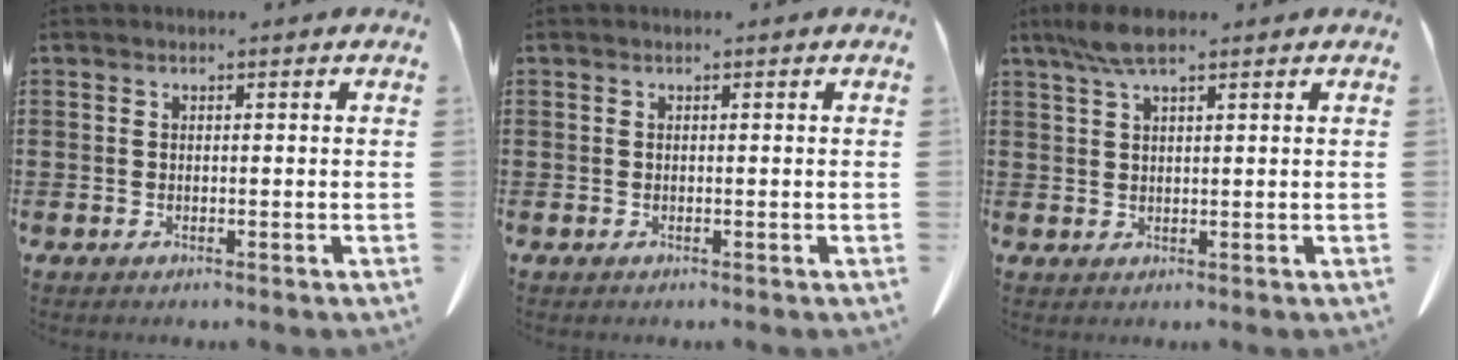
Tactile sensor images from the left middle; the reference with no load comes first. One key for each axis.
{"total": 0.0}
{"total": 4.5, "fx": 2.7, "fy": 1.0, "fz": 3.5, "tx": -0.074, "ty": 0.003, "tz": 0.050}